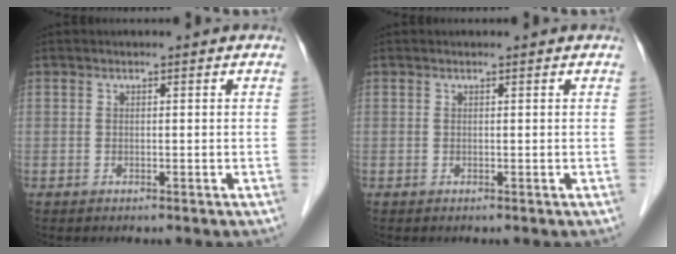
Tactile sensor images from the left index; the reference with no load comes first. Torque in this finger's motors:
{"motor_torque": [0.13, 0.04, -0.02, -0.01]}